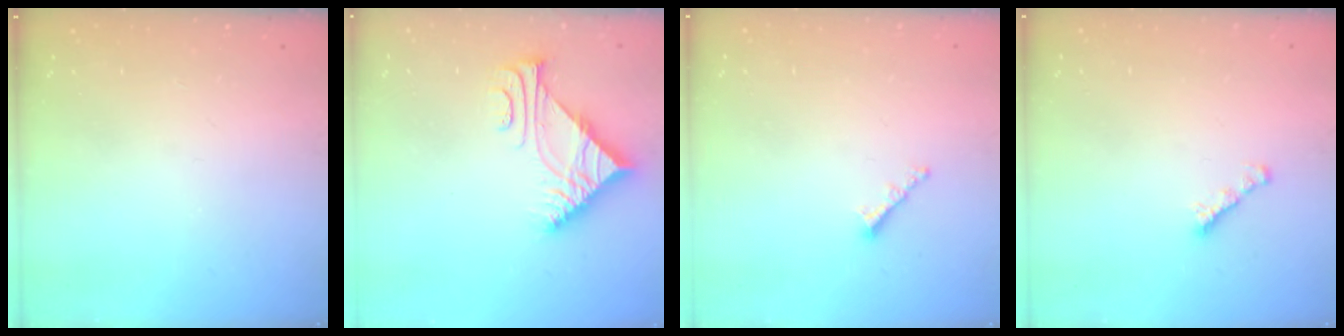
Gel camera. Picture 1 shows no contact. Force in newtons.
{"total": 7.3, "press": 7.3, "slide": 0.6}
{"total": 1.8, "press": 1.7, "slide": 0.5}
{"total": 1.6, "press": 1.5, "slide": 0.5}